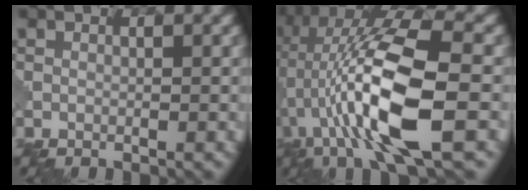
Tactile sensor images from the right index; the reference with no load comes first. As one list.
[{"total": 13.1, "force": [-2.1, 3.6, 12.4], "torque": [-0.241, 0.008, -0.036]}]